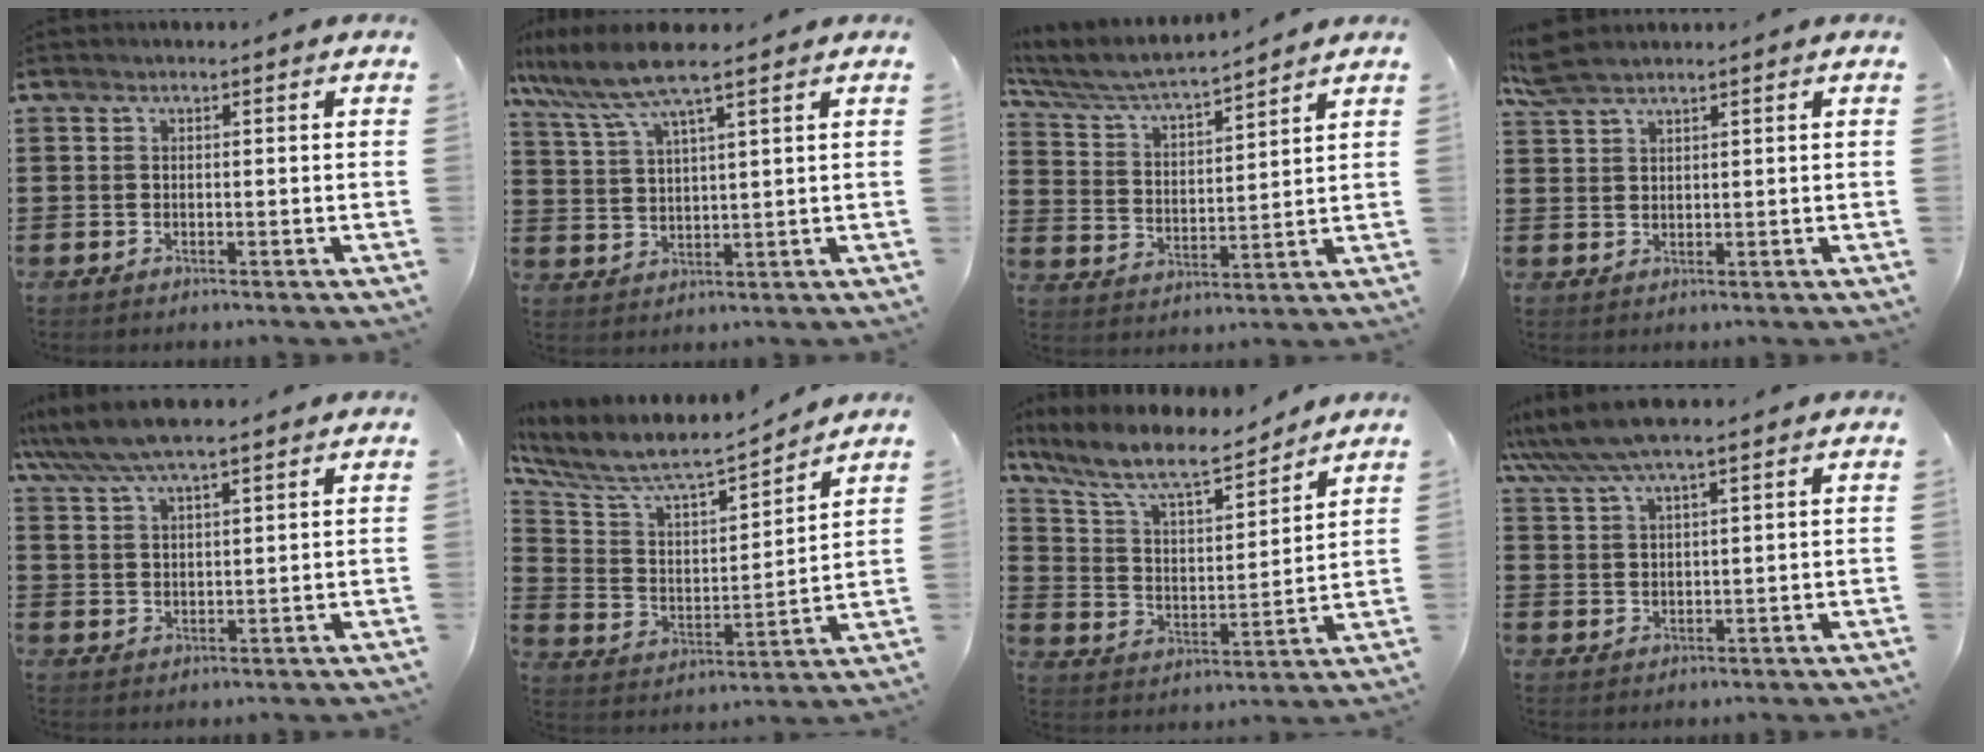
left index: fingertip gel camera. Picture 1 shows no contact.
{"total": 7.4, "force": [5.7, 0.4, 4.7], "torque": [-0.109, -0.017, 0.099]}
{"total": 5.6, "force": [5.2, 0.2, 2.0], "torque": [-0.064, -0.038, 0.084]}
{"total": 3.7, "force": [3.1, 0.8, 1.9], "torque": [-0.046, -0.001, 0.059]}
{"total": 6.4, "force": [5.5, 1.1, 3.1], "torque": [-0.075, -0.014, 0.098]}
{"total": 7.4, "force": [6.4, 1.6, 3.4], "torque": [-0.098, -0.052, 0.103]}
{"total": 9.3, "force": [7.8, 1.7, 4.8], "torque": [-0.125, -0.042, 0.132]}
{"total": 6.5, "force": [5.4, 0.8, 3.5], "torque": [-0.081, -0.012, 0.098]}